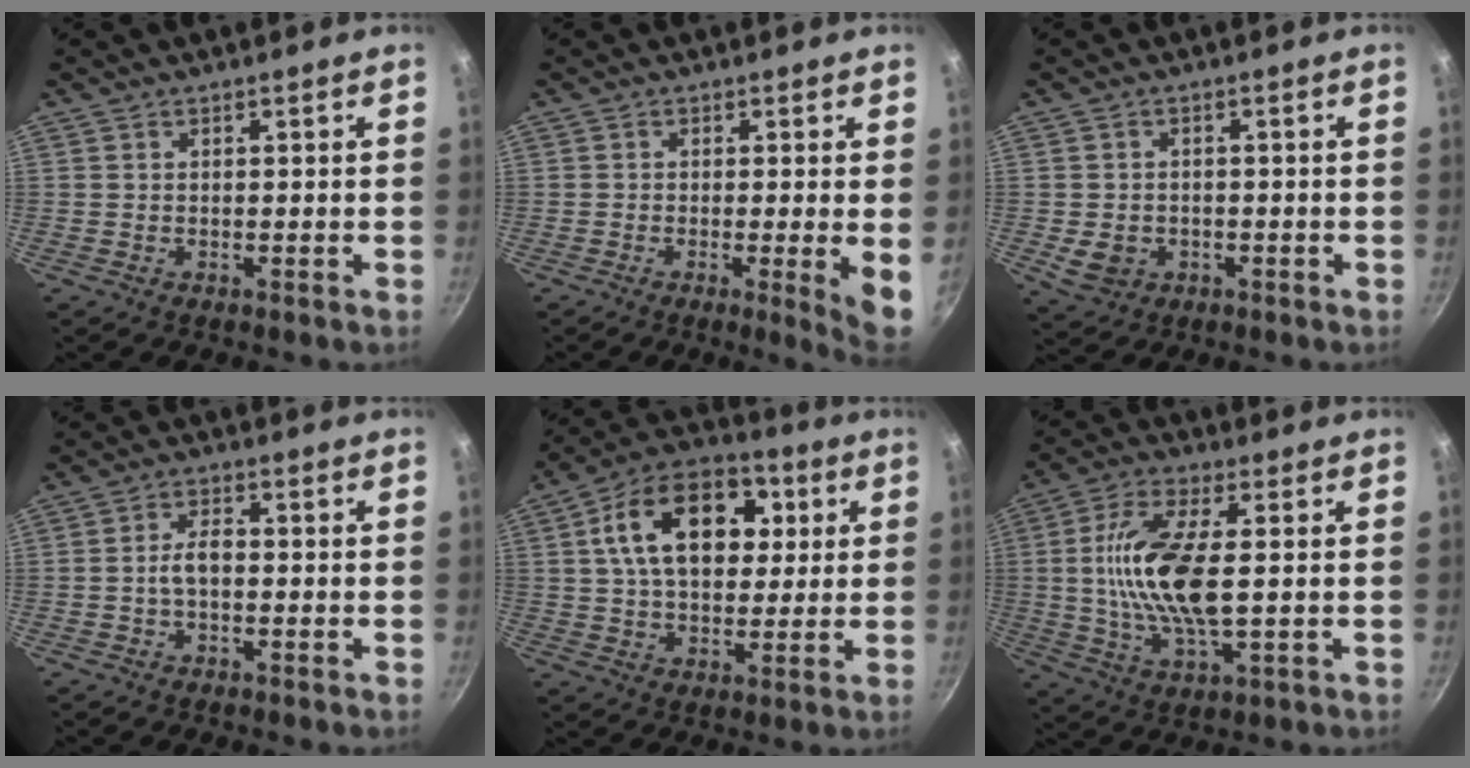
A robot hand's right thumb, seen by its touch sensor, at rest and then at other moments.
{"total": 5.8, "force": [-0.7, 0.4, 5.8], "torque": [-0.077, -0.013, -0.011]}
{"total": 5.1, "force": [-1.3, 4.2, 2.6], "torque": [-0.043, 0.009, -0.010]}
{"total": 2.9, "force": [-0.7, 1.2, 2.6], "torque": [-0.054, 0.016, -0.016]}
{"total": 18.9, "force": [4.6, 12.4, 13.5], "torque": [-0.190, 0.016, 0.058]}
{"total": 15.1, "force": [0.8, 6.0, 13.9], "torque": [-0.272, 0.006, 0.010]}